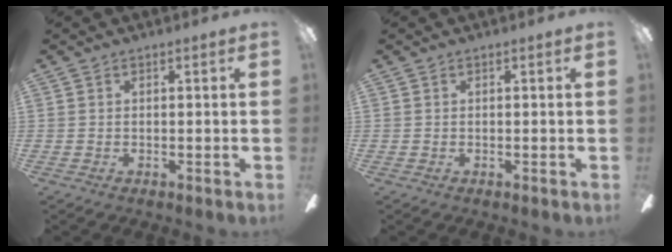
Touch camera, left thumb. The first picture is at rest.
{"total": 0.0}